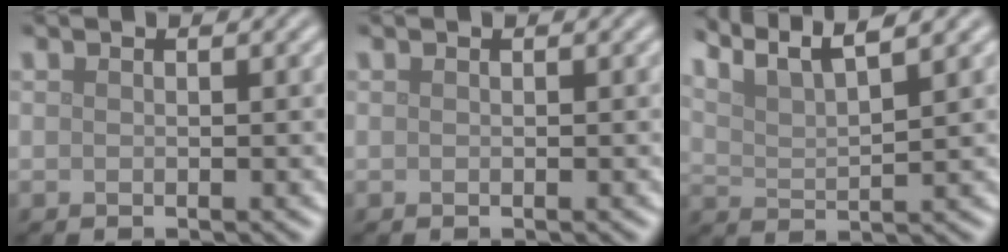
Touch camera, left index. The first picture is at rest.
{"total": 0.0}
{"total": 6.9, "force": [5.6, 1.2, 3.8], "torque": [-0.061, 0.022, 0.080]}